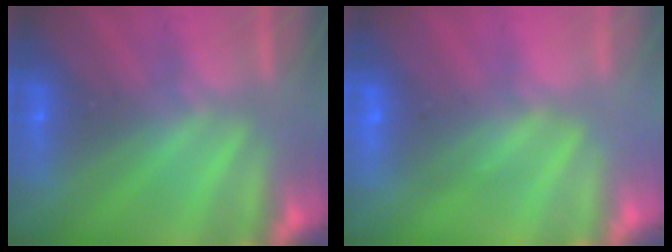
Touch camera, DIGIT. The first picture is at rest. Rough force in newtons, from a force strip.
{"total": 2.6}